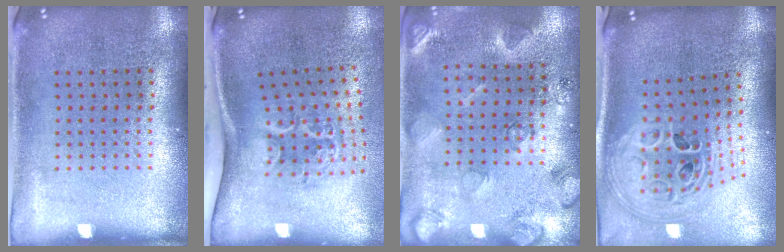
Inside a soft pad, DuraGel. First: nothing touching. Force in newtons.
{"total": 2.2, "press": 1.3, "slide": 1.8}
{"total": 2.1, "press": 2.1, "slide": 0.5}
{"total": 2.9, "press": 2.0, "slide": 2.1}